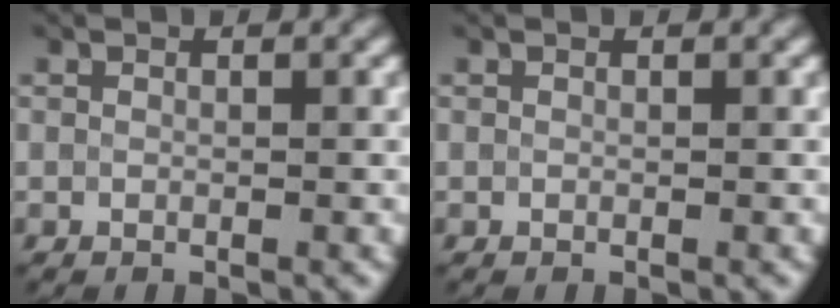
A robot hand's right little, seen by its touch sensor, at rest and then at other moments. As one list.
[{"total": 0.0}]